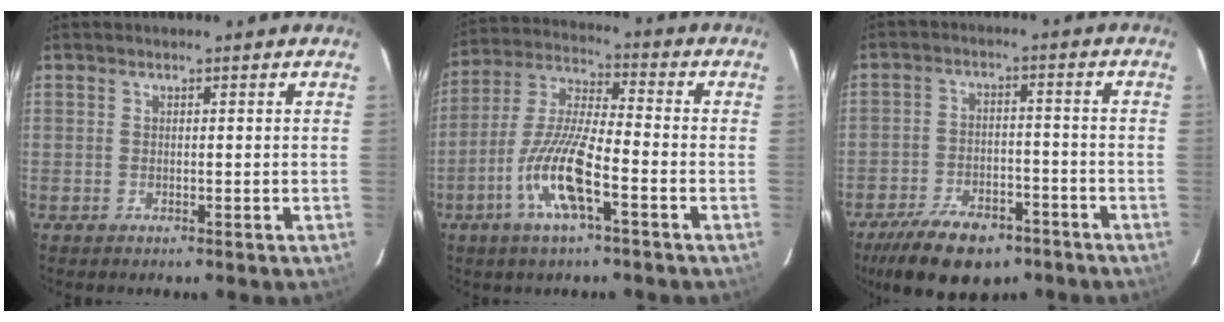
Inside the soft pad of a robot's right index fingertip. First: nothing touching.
{"total": 12.2, "force": [-5.0, 2.0, 10.9], "torque": [-0.228, -0.003, -0.098]}
{"total": 11.7, "force": [-8.5, 5.1, 6.2], "torque": [-0.105, -0.007, -0.142]}